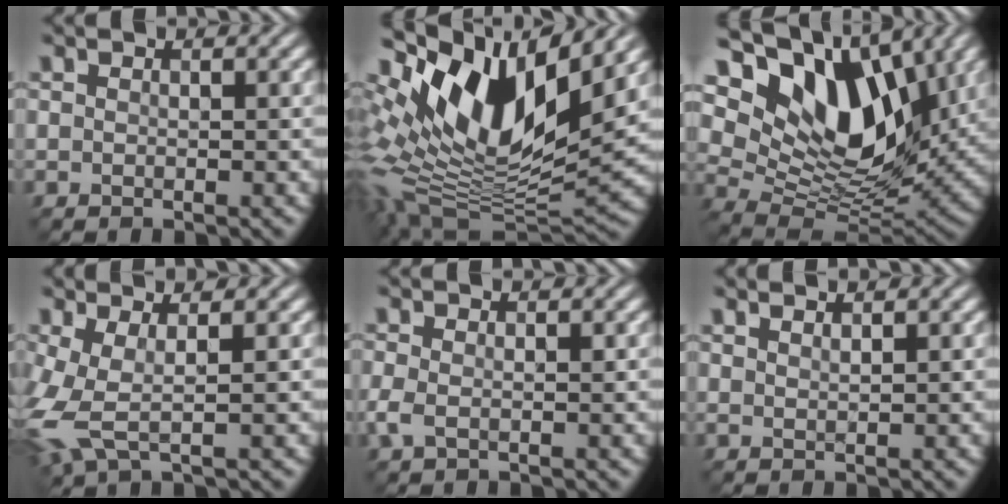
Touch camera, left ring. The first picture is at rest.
{"total": 14.6, "force": [4.3, 7.0, 12.0], "torque": [-0.238, 0.004, 0.074]}
{"total": 13.8, "force": [6.5, 7.7, 9.5], "torque": [-0.161, 0.004, 0.111]}
{"total": 4.7, "force": [-0.4, 1.7, 4.3], "torque": [-0.124, -0.007, -0.012]}
{"total": 1.8, "force": [-0.2, 0.9, 1.5], "torque": [-0.039, -0.003, -0.006]}
{"total": 1.5, "force": [1.2, 0.4, 0.8], "torque": [0.000, 0.001, 0.010]}